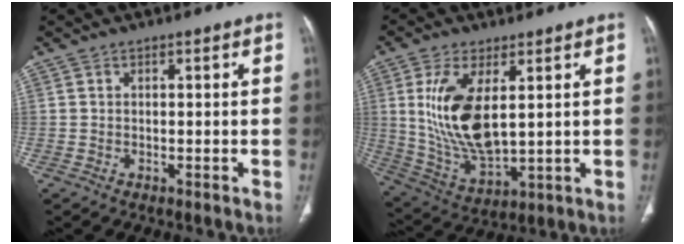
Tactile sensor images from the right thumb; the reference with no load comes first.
{"total": 14.8, "force": [3.3, 6.8, 12.8], "torque": [-0.254, -0.024, 0.081]}